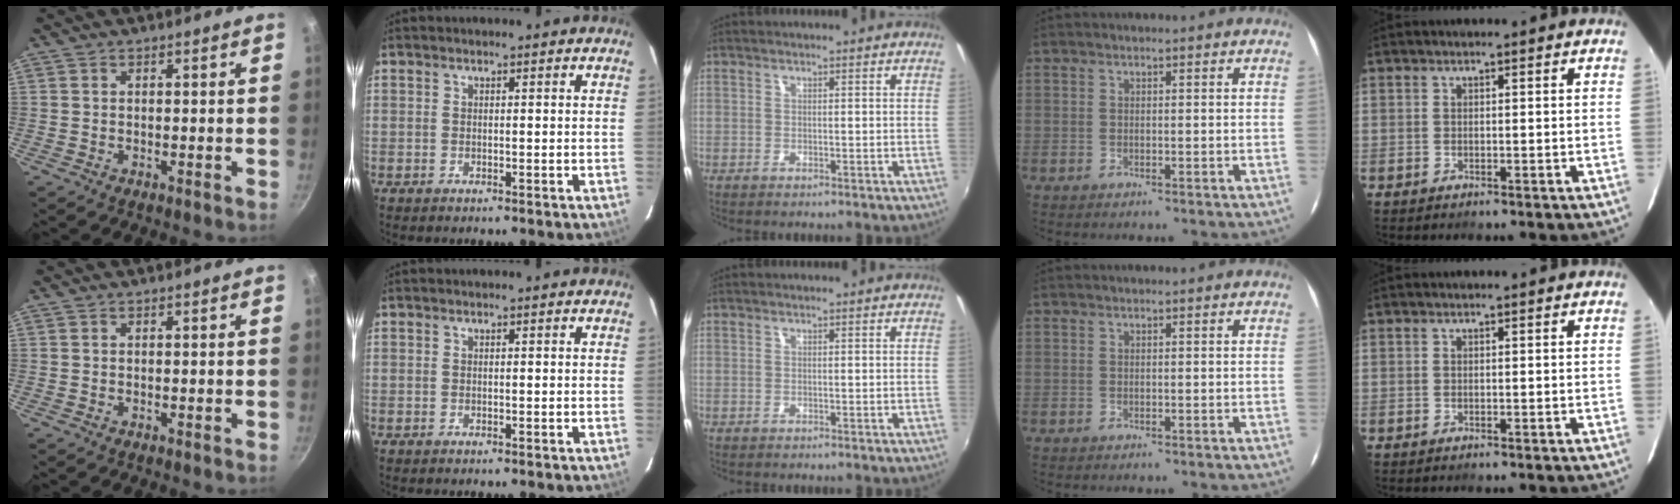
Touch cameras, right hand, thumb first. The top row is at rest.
{}